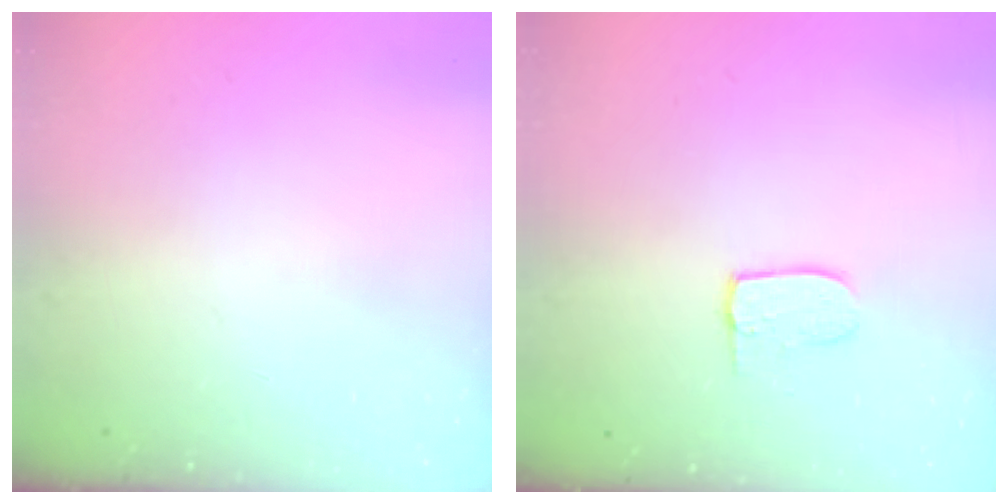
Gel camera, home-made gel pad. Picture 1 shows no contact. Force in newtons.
{"total": 6.5, "press": 6.5, "slide": 0.6}